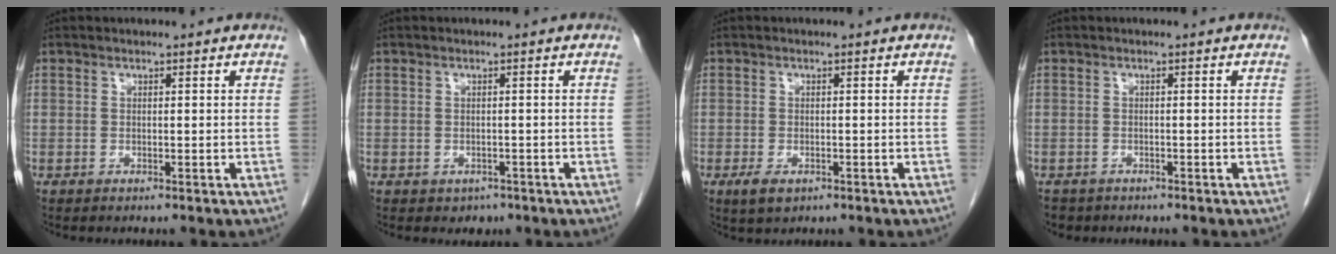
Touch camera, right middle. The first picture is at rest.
{"total": 1.6, "force": [-0.9, 1.3, 0.5], "torque": [-0.006, 0.003, -0.005]}
{"total": 2.7, "force": [-1.3, 1.4, 1.9], "torque": [-0.040, -0.004, -0.015]}
{"total": 2.8, "force": [-2.2, 1.6, 0.3], "torque": [-0.010, 0.000, -0.032]}